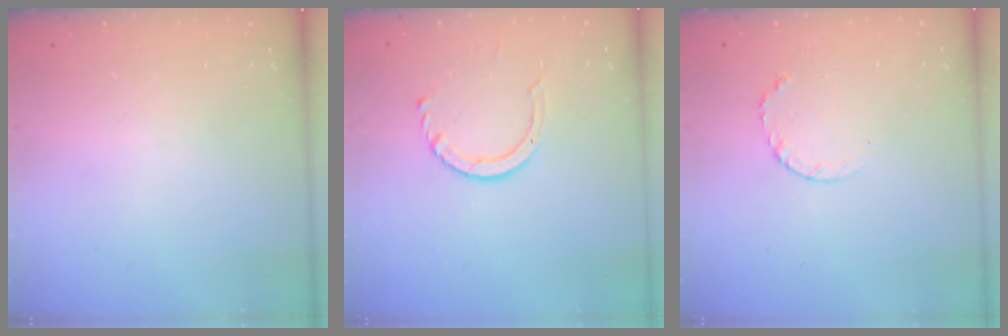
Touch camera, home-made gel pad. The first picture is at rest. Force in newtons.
{"total": 4.6, "press": 4.5, "slide": 0.5}
{"total": 3.7, "press": 3.7, "slide": 0.5}